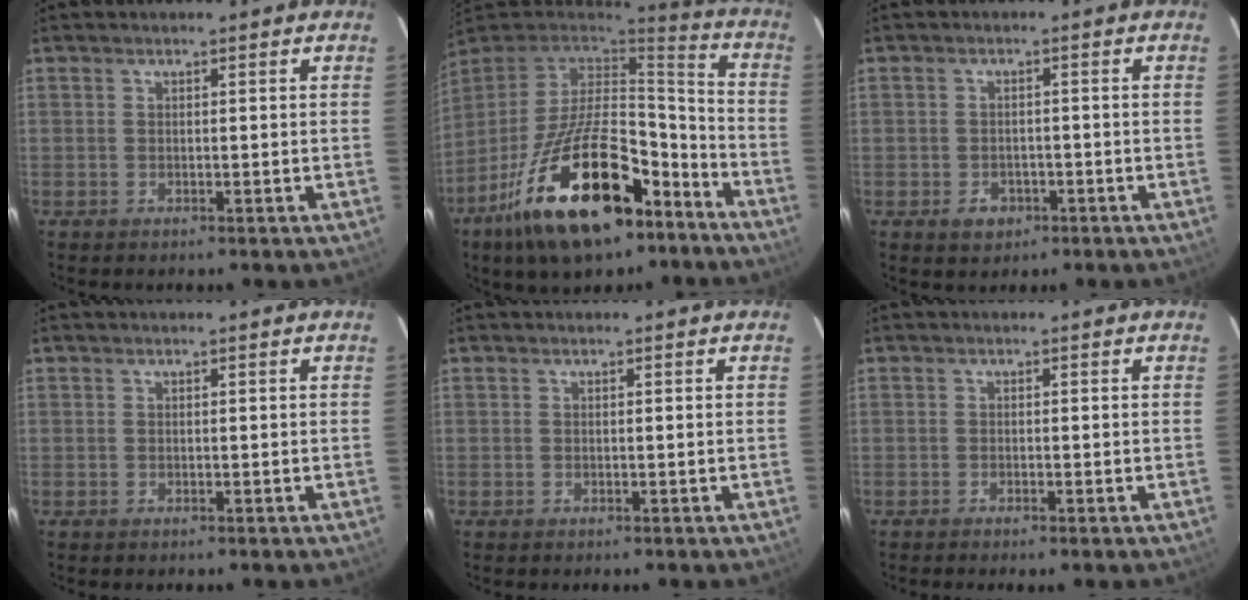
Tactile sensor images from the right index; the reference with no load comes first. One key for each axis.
{"total": 26.7, "fx": -15.0, "fy": 11.8, "fz": 18.7, "tx": -0.353, "ty": -0.010, "tz": -0.236}
{"total": 3.7, "fx": -1.8, "fy": 3.0, "fz": 1.3, "tx": -0.030, "ty": 0.004, "tz": -0.020}
{"total": 0.0}
{"total": 0.0}
{"total": 0.8, "fx": -0.6, "fy": -0.1, "fz": 0.5, "tx": -0.011, "ty": 0.000, "tz": -0.012}